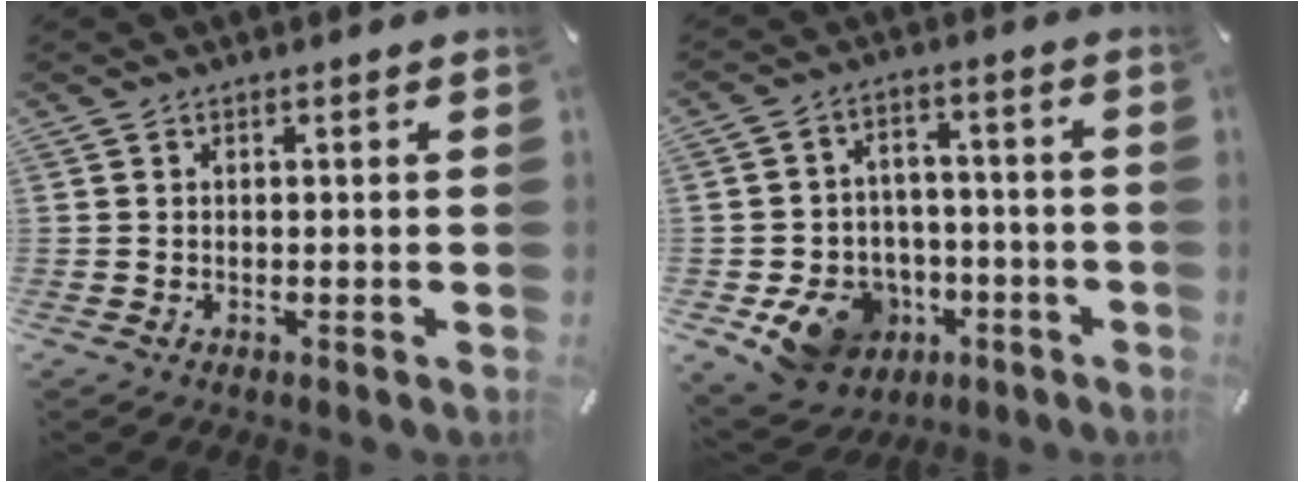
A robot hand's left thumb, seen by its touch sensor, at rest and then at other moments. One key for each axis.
{"total": 12.1, "fx": -5.2, "fy": 10.1, "fz": 4.4, "tx": -0.065, "ty": 0.031, "tz": -0.081}